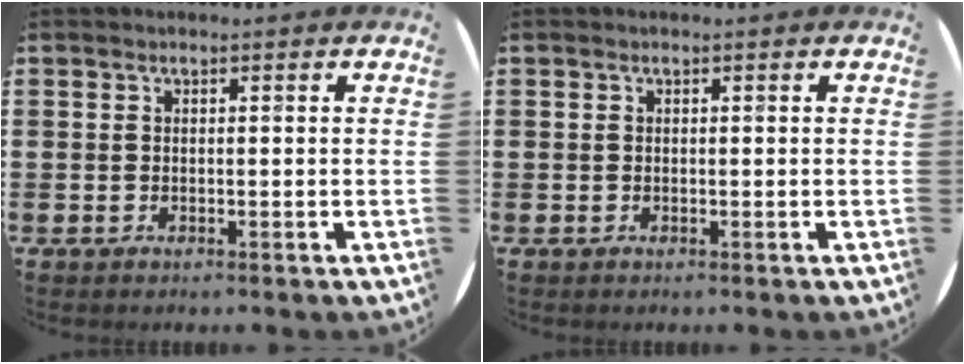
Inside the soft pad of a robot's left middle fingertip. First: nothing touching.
{"total": 0.0}